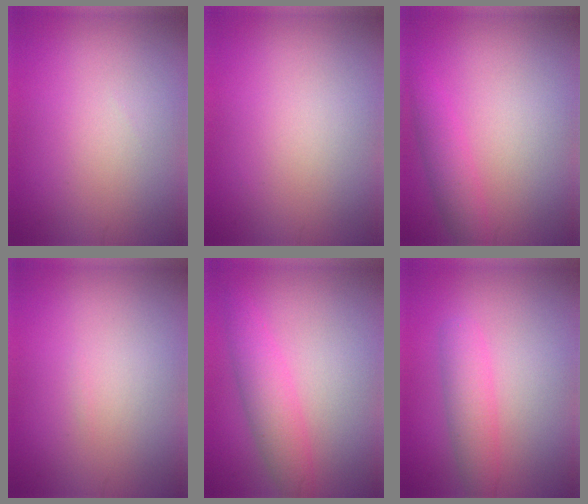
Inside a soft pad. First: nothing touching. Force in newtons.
{"total": 0.0}
{"total": 2.2, "press": 2.2, "slide": 0.2}
{"total": 0.0}
{"total": 3.3, "press": 3.3, "slide": 0.1}
{"total": 2.8, "press": 2.8, "slide": 0.1}